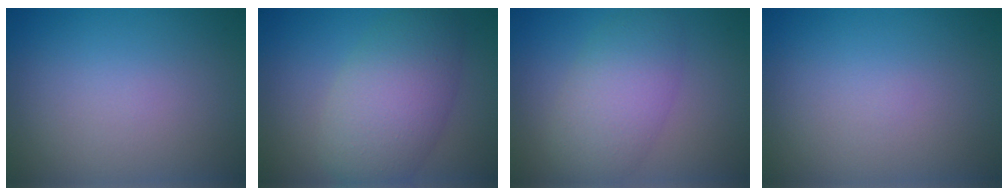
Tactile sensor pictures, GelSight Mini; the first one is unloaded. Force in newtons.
{"total": 6.5, "press": 6.5, "slide": 0.3}
{"total": 5.0, "press": 5.0, "slide": 0.2}
{"total": 0.0}